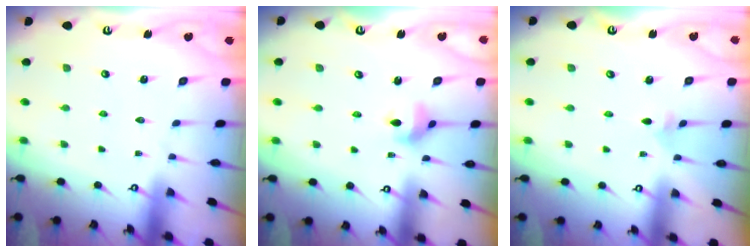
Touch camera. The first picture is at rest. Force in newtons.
{"total": 7.2, "press": 6.9, "slide": 2.0}
{"total": 2.4, "press": 2.3, "slide": 0.6}